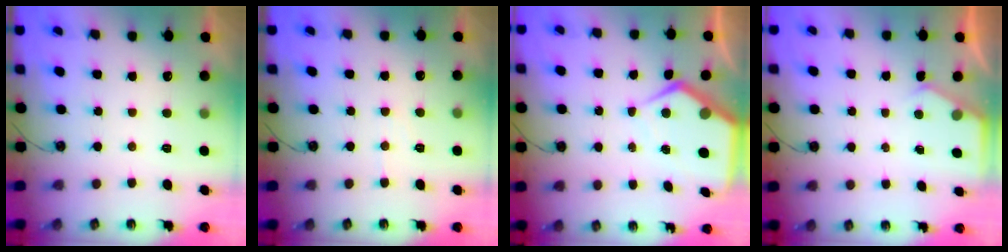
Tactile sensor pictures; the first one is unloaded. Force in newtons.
{"total": 4.4, "press": 4.3, "slide": 0.7}
{"total": 9.0, "press": 8.9, "slide": 1.1}
{"total": 3.4, "press": 3.4, "slide": 0.4}